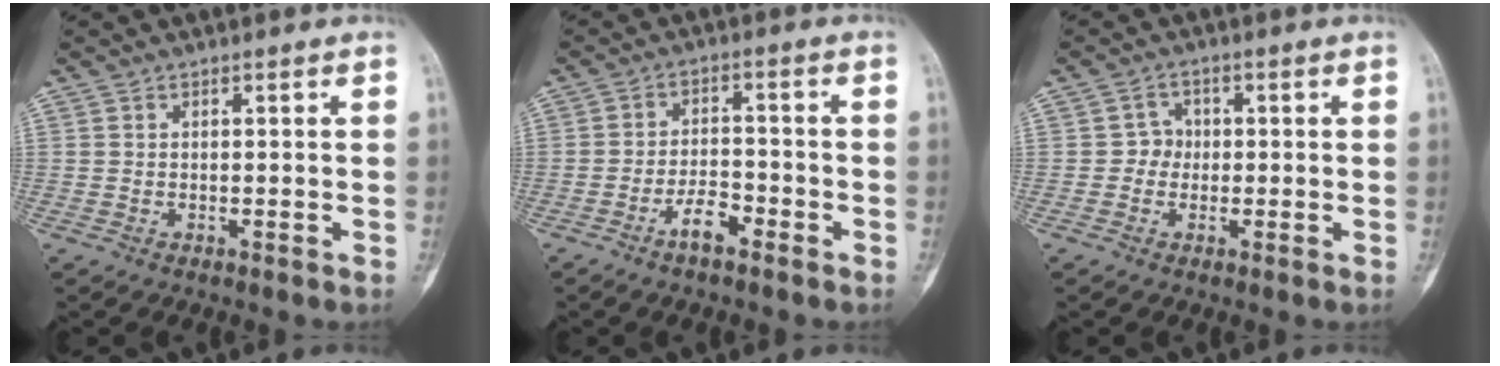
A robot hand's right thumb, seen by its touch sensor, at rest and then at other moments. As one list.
[{"total": 5.0, "force": [-3.2, 1.9, 3.3], "torque": [-0.054, 0.024, -0.057]}, {"total": 2.8, "force": [-0.3, 2.7, 0.9], "torque": [0.009, 0.011, -0.013]}]